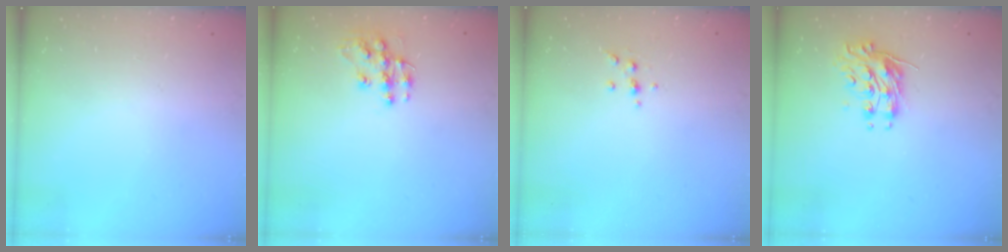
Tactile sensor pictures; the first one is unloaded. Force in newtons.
{"total": 10.0, "press": 10.0, "slide": 0.6}
{"total": 3.6, "press": 3.5, "slide": 0.9}
{"total": 10.4, "press": 10.4, "slide": 0.5}